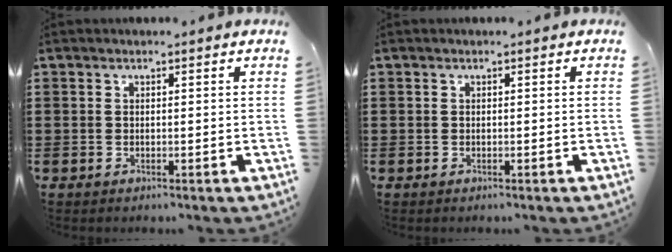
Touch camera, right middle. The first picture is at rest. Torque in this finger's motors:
{"motor_torque": [0.03, -0.02, 0.00, 0.00]}